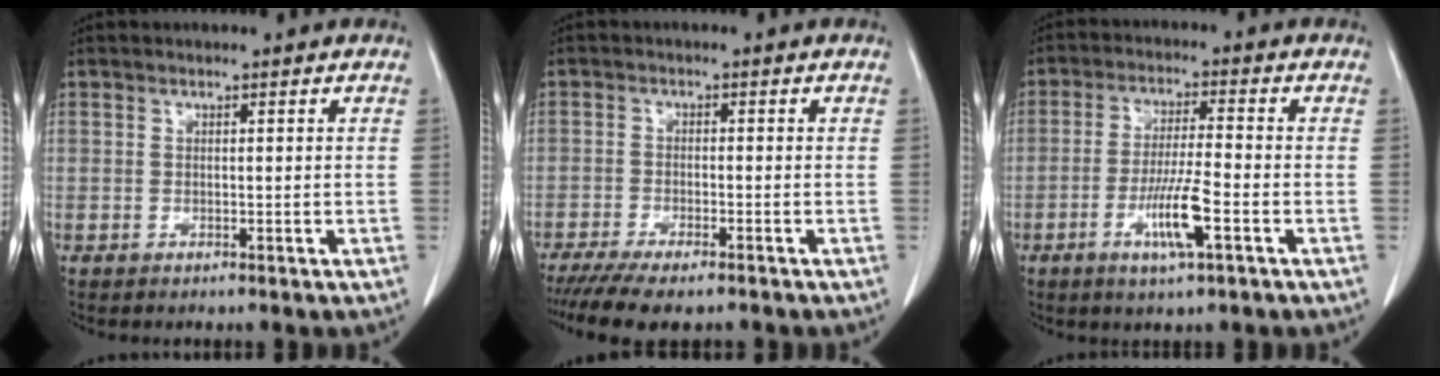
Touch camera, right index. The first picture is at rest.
{"total": 9.1, "force": [-7.3, 2.0, 5.0], "torque": [-0.073, -0.013, -0.114]}
{"total": 7.7, "force": [-3.2, 0.3, 7.0], "torque": [-0.134, -0.009, -0.058]}